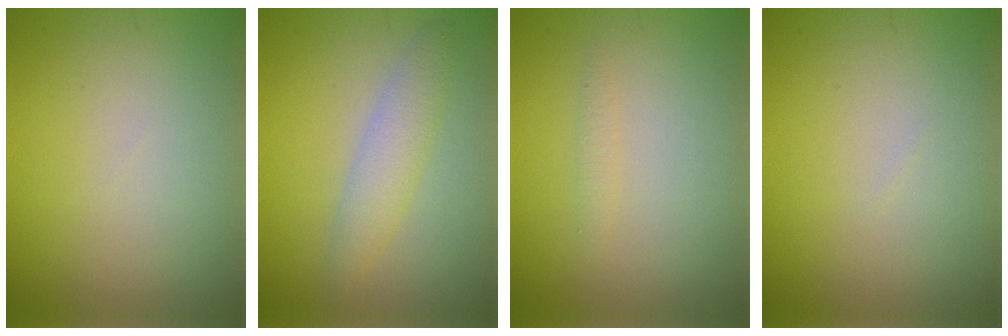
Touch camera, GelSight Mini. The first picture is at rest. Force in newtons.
{"total": 2.9, "press": 2.9, "slide": 0.1}
{"total": 0.7, "press": 0.7, "slide": 0.1}
{"total": 0.0}